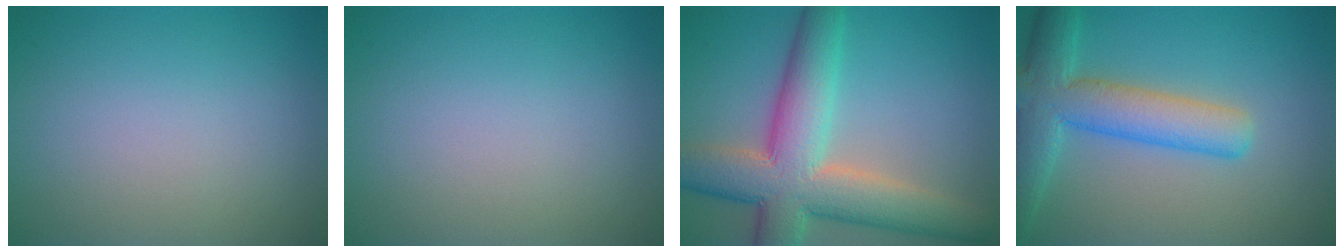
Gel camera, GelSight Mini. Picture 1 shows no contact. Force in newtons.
{"total": 0.0}
{"total": 10.3, "press": 10.2, "slide": 0.5}
{"total": 6.9, "press": 6.9, "slide": 0.4}